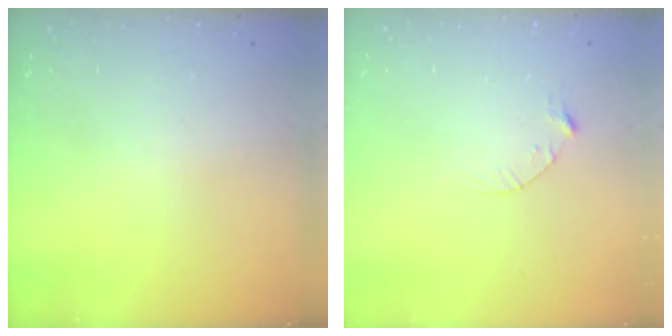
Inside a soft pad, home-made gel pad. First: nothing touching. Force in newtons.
{"total": 2.8, "press": 2.8, "slide": 0.4}